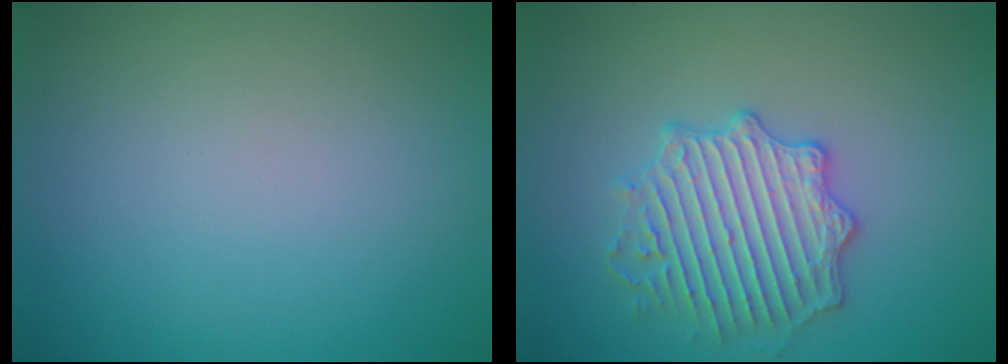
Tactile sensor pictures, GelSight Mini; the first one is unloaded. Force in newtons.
{"total": 4.0, "press": 4.0, "slide": 0.2}